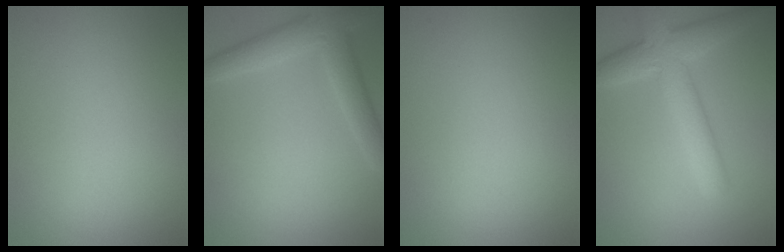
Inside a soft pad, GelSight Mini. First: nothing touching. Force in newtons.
{"total": 4.0, "press": 4.0, "slide": 0.3}
{"total": 0.0}
{"total": 5.1, "press": 5.1, "slide": 0.1}